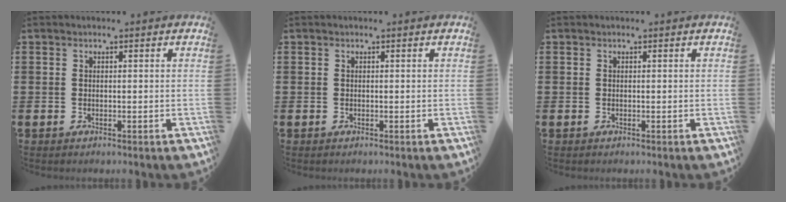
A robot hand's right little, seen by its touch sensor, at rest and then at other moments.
{"total": 0.0}
{"total": 0.0}